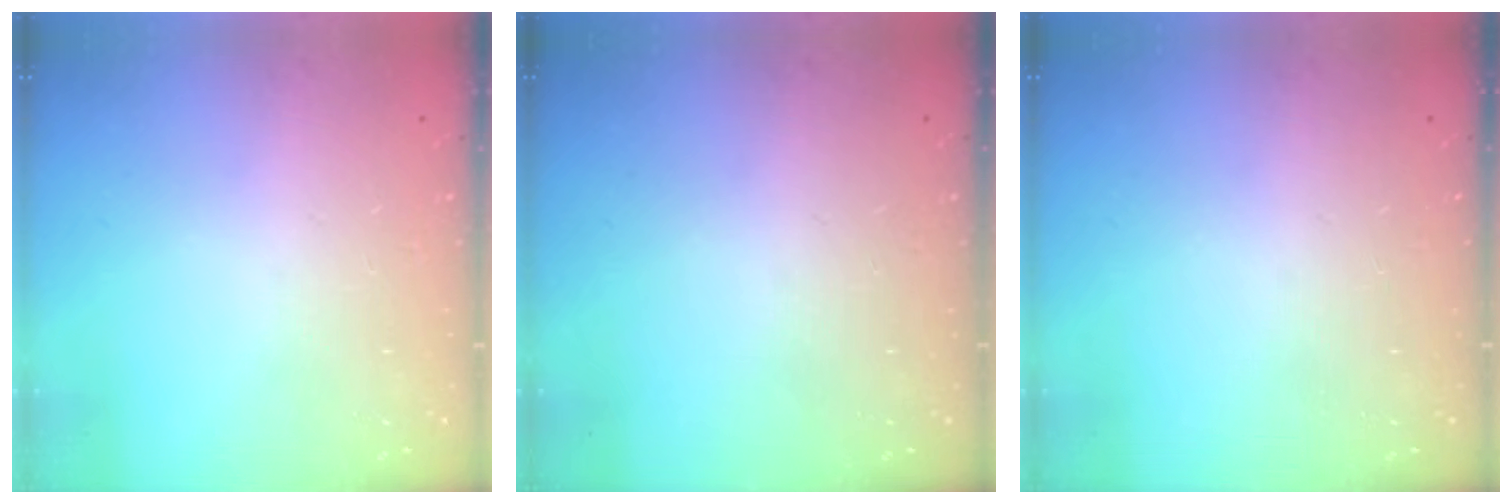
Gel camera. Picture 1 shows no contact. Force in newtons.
{"total": 0.0}
{"total": 0.0}